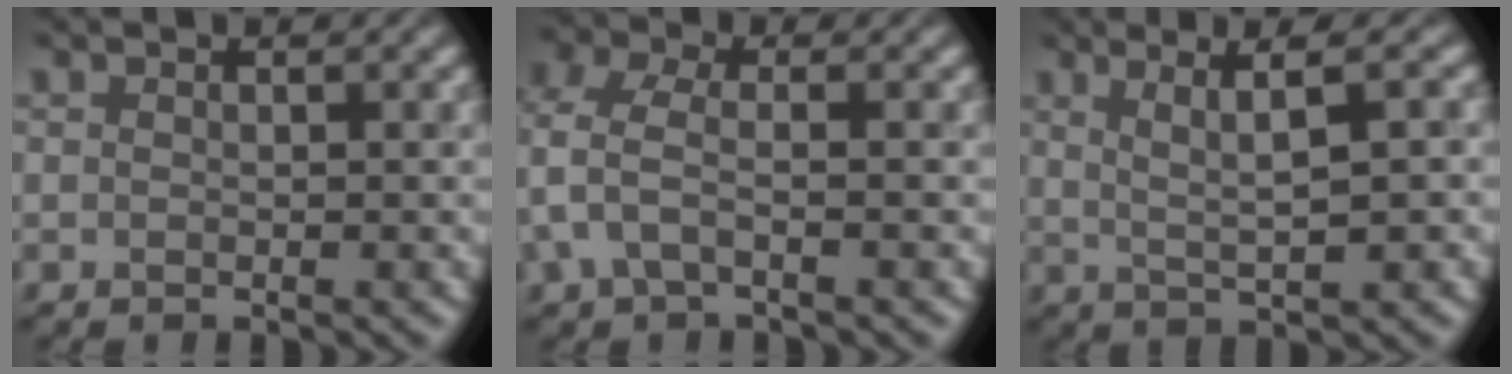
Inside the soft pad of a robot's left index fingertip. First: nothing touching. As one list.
[{"total": 2.8, "force": [-0.3, 1.6, 2.2], "torque": [-0.059, 0.013, -0.012]}, {"total": 4.3, "force": [1.3, 0.7, 4.0], "torque": [-0.067, 0.007, 0.030]}]